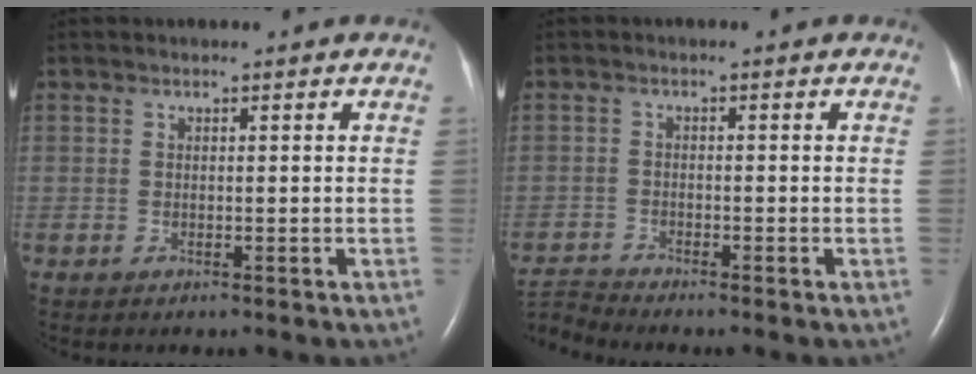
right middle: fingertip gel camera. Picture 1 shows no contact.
{"total": 3.8, "force": [-3.5, -1.4, -0.4], "torque": [-0.008, -0.013, -0.068]}